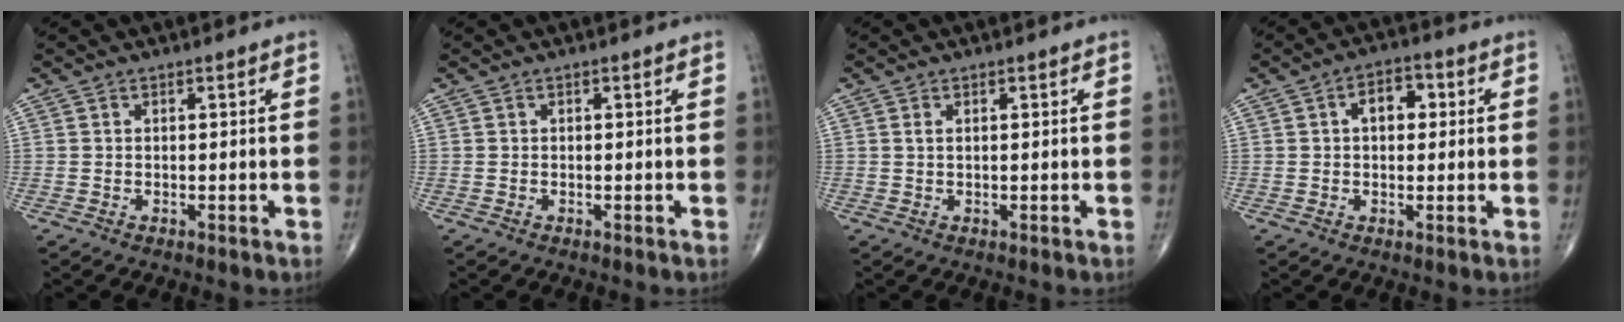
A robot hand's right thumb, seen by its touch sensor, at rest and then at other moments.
{"total": 0.0}
{"total": 0.8, "force": [0.3, 0.2, 0.7], "torque": [-0.017, 0.004, 0.009]}
{"total": 5.7, "force": [1.1, 3.6, 4.2], "torque": [-0.044, 0.012, 0.009]}